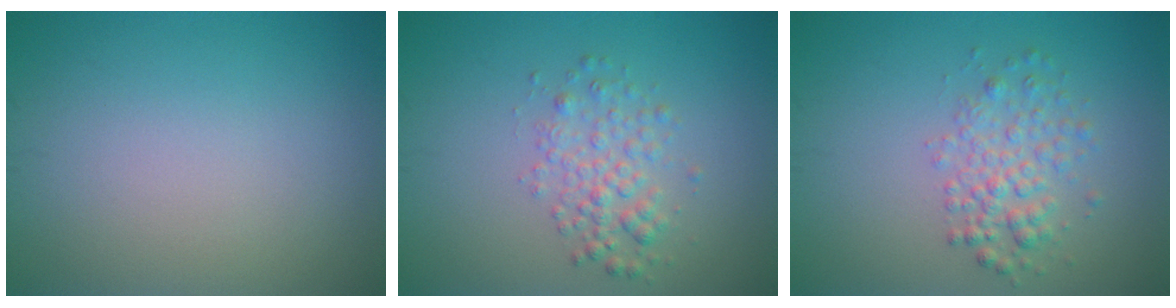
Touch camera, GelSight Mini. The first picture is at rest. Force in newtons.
{"total": 2.6, "press": 2.6, "slide": 0.1}
{"total": 2.8, "press": 2.8, "slide": 0.1}